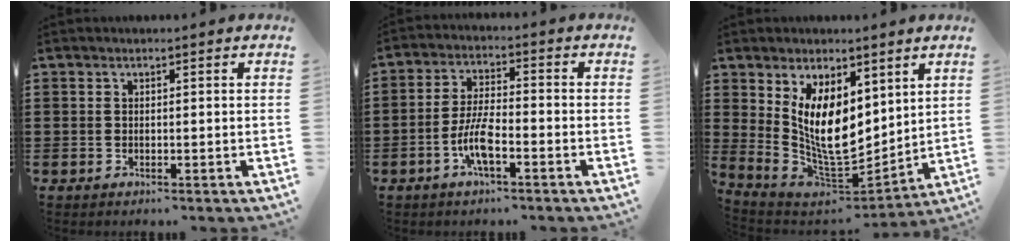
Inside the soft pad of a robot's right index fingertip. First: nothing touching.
{"total": 6.6, "force": [-3.1, 1.7, 5.6], "torque": [-0.132, -0.009, -0.065]}
{"total": 11.0, "force": [3.2, 5.8, 8.7], "torque": [-0.167, -0.024, 0.059]}